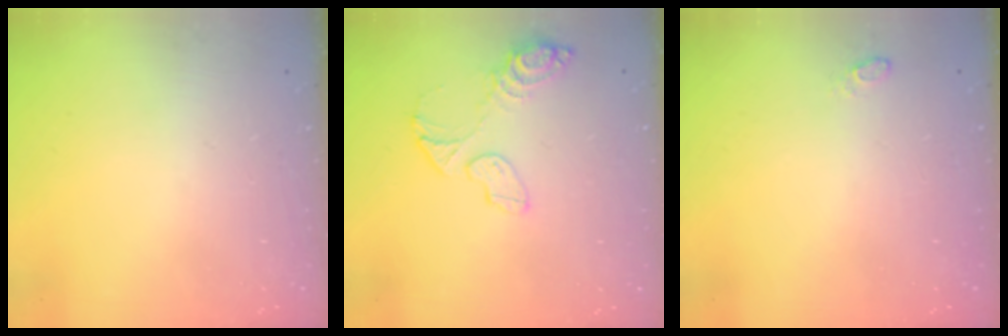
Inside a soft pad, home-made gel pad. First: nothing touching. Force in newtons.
{"total": 9.5, "press": 9.3, "slide": 1.9}
{"total": 4.0, "press": 3.7, "slide": 1.5}